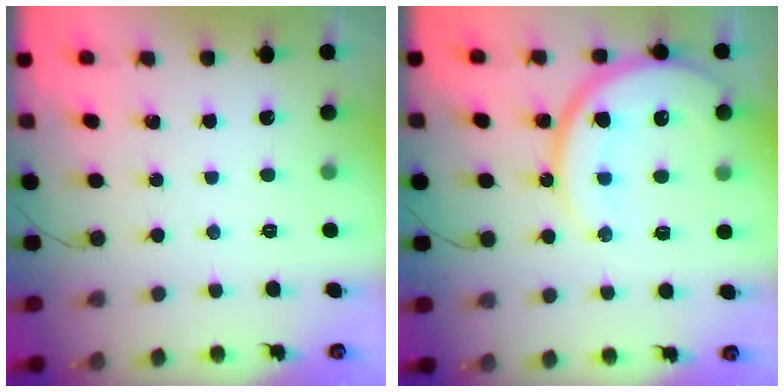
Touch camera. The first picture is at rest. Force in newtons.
{"total": 15.4, "press": 15.3, "slide": 1.6}